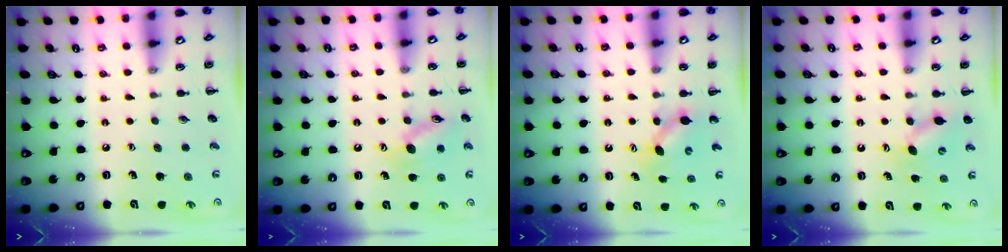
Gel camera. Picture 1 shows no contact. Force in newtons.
{"total": 11.2, "press": 11.1, "slide": 1.7}
{"total": 4.7, "press": 4.6, "slide": 0.9}
{"total": 7.7, "press": 7.6, "slide": 1.1}